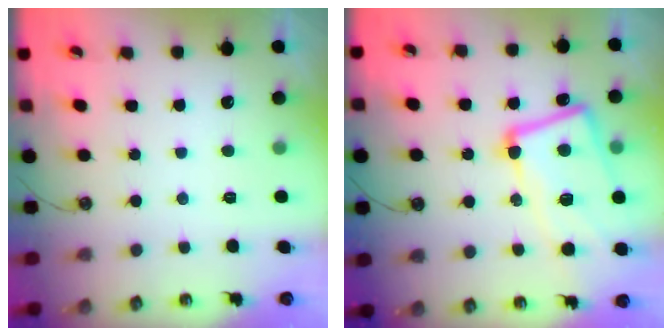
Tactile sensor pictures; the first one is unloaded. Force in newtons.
{"total": 14.2, "press": 14.0, "slide": 2.3}